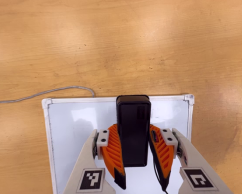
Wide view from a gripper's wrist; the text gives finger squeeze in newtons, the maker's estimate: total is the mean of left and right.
{"total": 7.0, "left": 6.2, "right": 7.9}